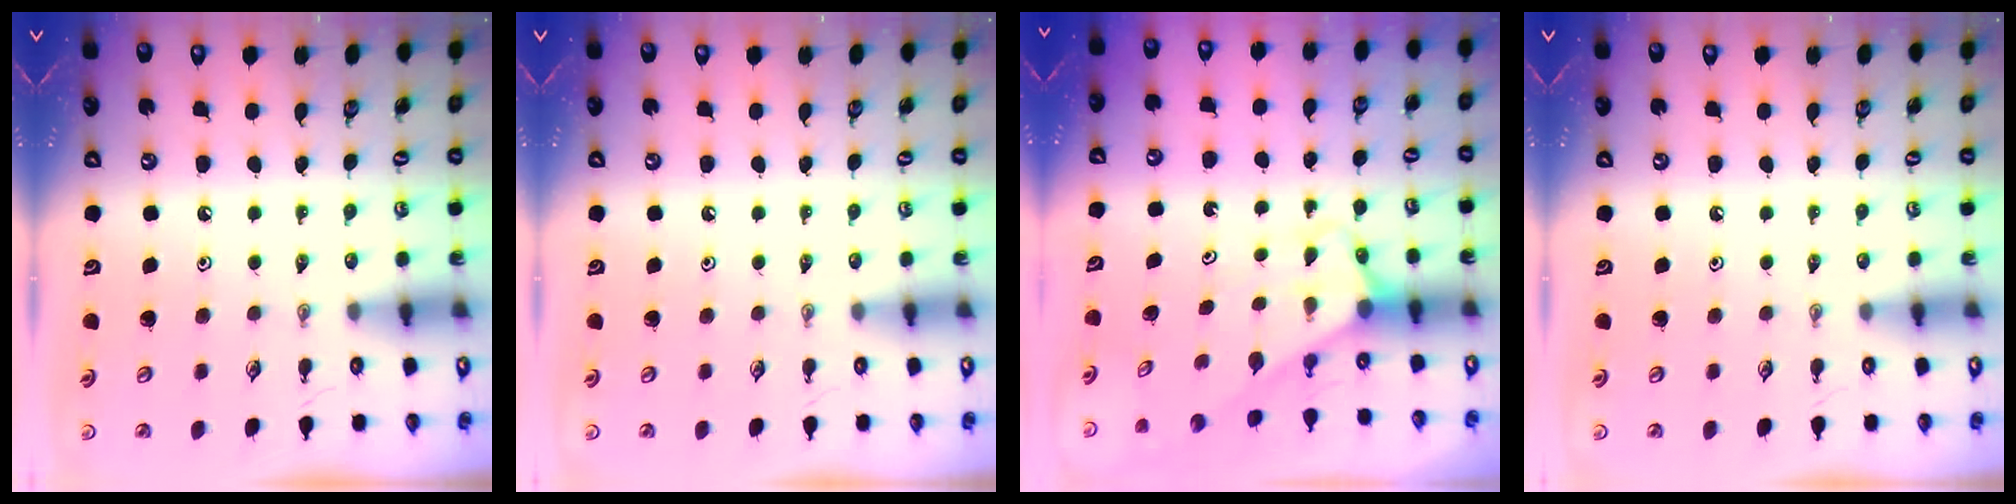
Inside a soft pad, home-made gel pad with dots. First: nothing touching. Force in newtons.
{"total": 0.0}
{"total": 2.8, "press": 2.8, "slide": 0.1}
{"total": 0.0}